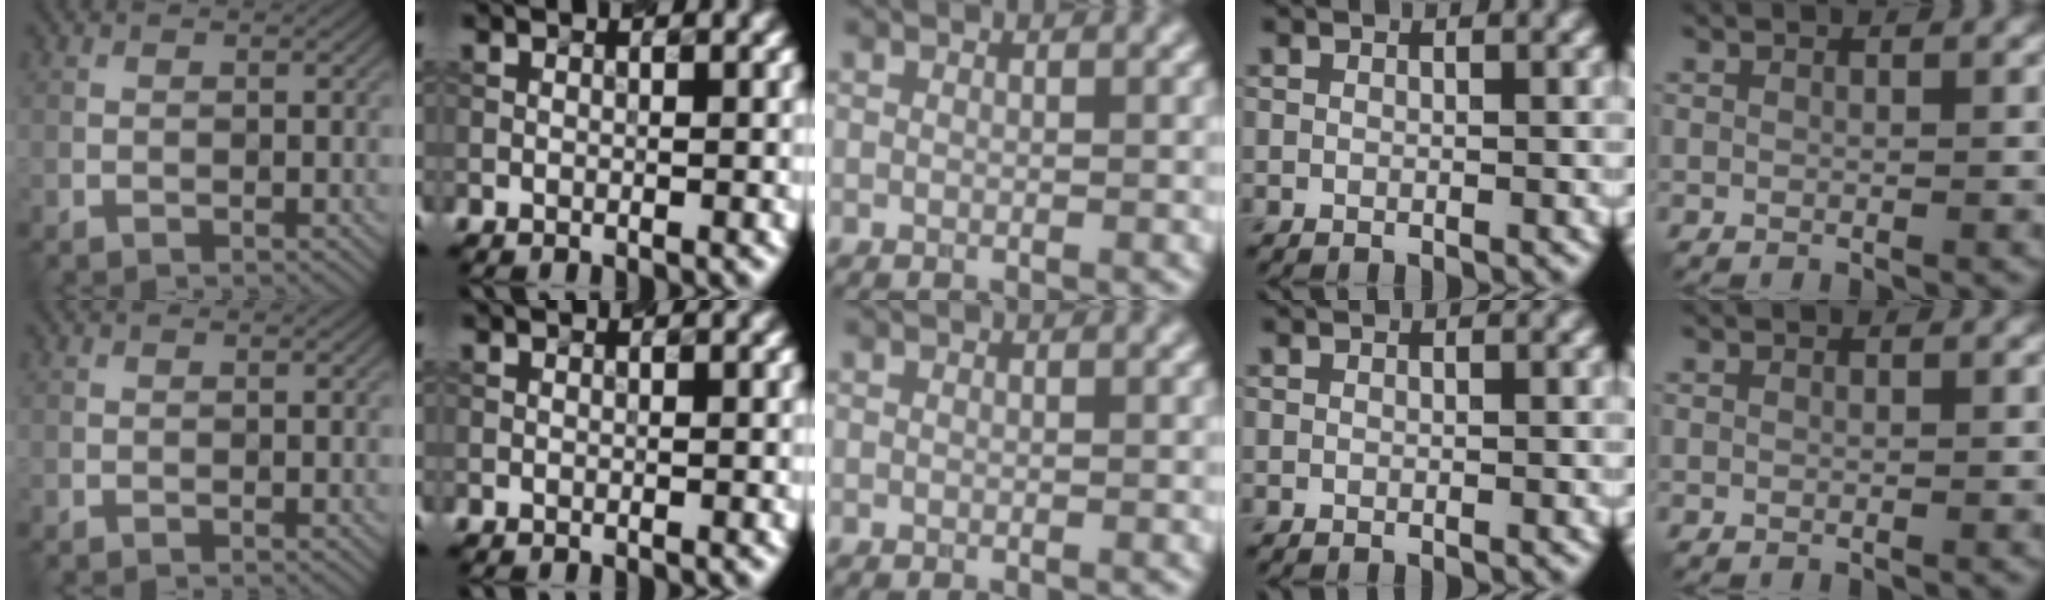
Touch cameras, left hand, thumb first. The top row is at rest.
{}